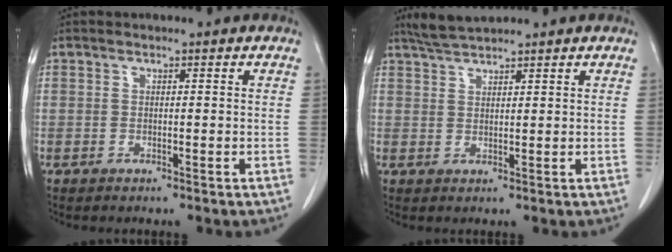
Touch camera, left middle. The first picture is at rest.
{"total": 3.3, "force": [3.2, -0.1, 1.0], "torque": [-0.029, 0.011, 0.066]}